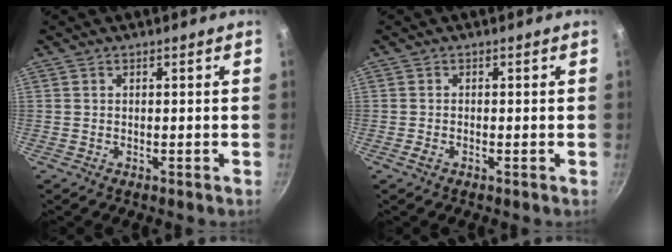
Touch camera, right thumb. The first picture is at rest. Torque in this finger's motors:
{"motor_torque": [0.26, 0.04, -0.22, 0.15, 0.03]}